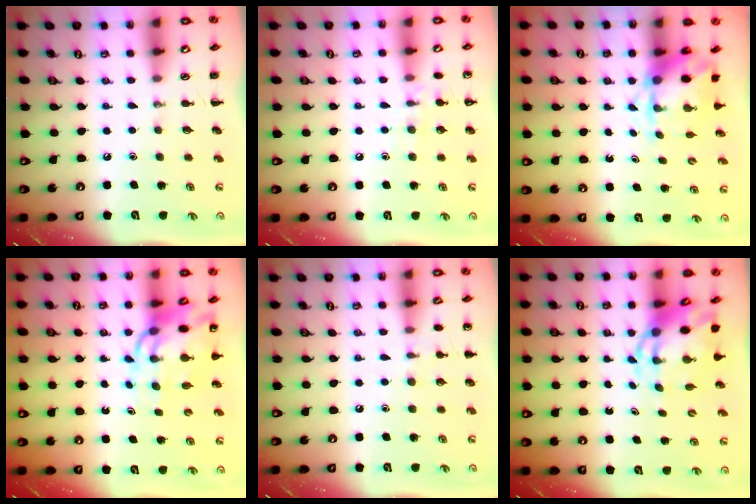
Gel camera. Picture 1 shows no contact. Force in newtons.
{"total": 7.7, "press": 7.5, "slide": 1.9}
{"total": 4.8, "press": 4.8, "slide": 0.7}
{"total": 11.2, "press": 10.7, "slide": 3.3}
{"total": 5.9, "press": 5.6, "slide": 1.8}
{"total": 5.8, "press": 5.5, "slide": 1.6}